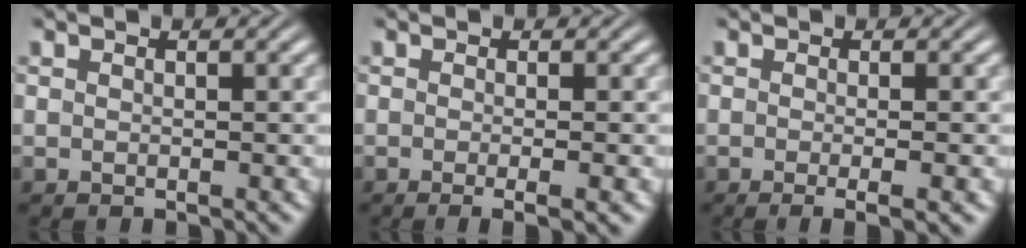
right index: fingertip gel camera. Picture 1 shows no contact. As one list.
[{"total": 2.4, "force": [-1.6, 0.2, 1.8], "torque": [-0.027, -0.005, -0.024]}, {"total": 2.8, "force": [-1.9, 0.3, 2.0], "torque": [-0.031, -0.007, -0.028]}]